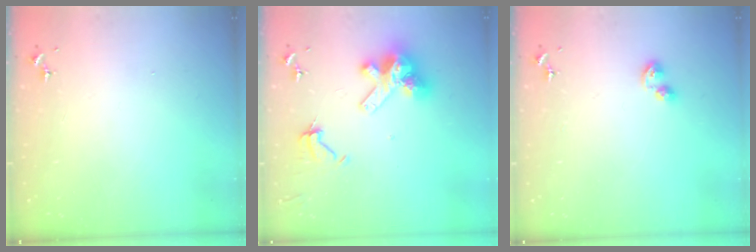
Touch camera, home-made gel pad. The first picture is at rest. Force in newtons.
{"total": 13.3, "press": 13.2, "slide": 1.5}
{"total": 4.6, "press": 4.5, "slide": 0.9}